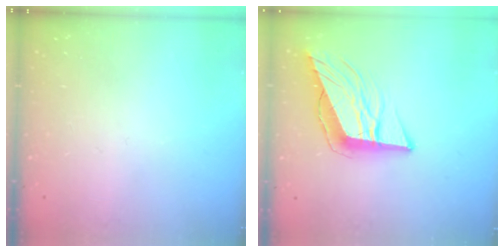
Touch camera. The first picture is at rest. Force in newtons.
{"total": 12.4, "press": 11.9, "slide": 3.6}